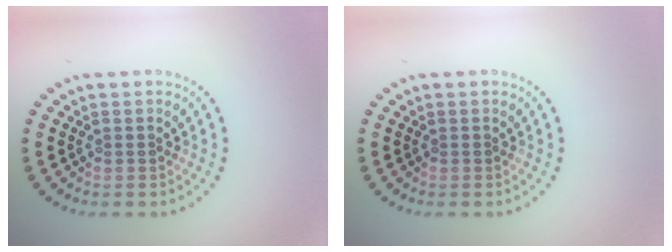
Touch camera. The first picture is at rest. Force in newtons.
{"total": 0.0}